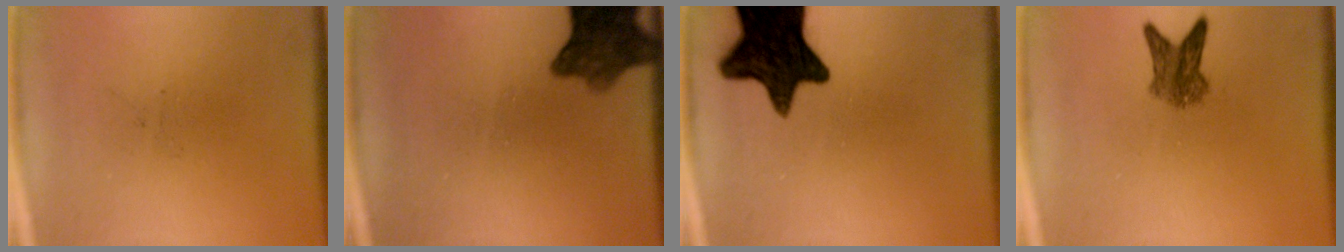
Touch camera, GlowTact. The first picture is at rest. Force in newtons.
{"total": 8.3}
{"total": 15.2}
{"total": 4.0}